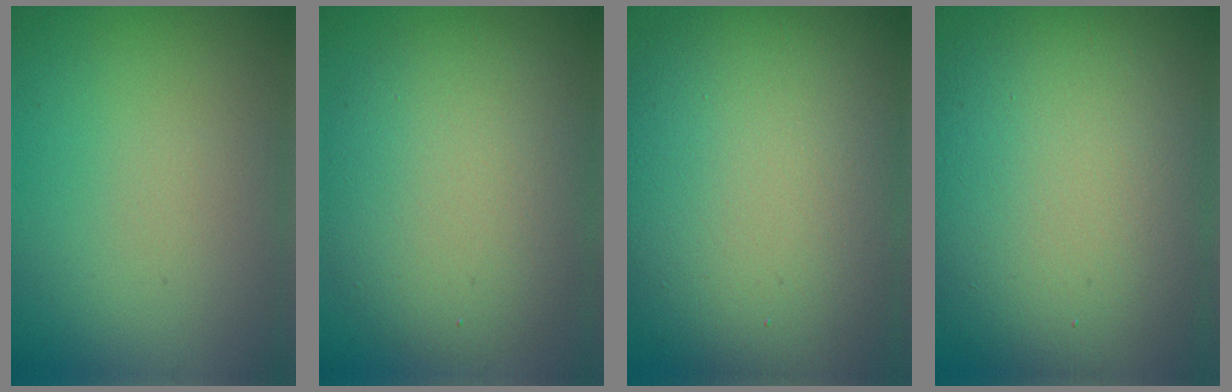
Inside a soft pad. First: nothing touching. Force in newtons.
{"total": 8.7, "press": 8.7, "slide": 0.6}
{"total": 14.4, "press": 14.4, "slide": 1.0}
{"total": 14.0, "press": 13.9, "slide": 0.9}